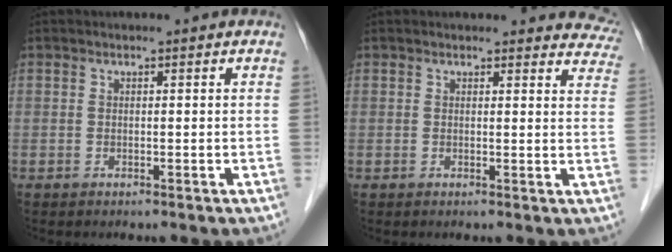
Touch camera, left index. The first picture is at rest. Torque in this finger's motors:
{"motor_torque": [0.85, -1.00, 0.13, 0.00]}